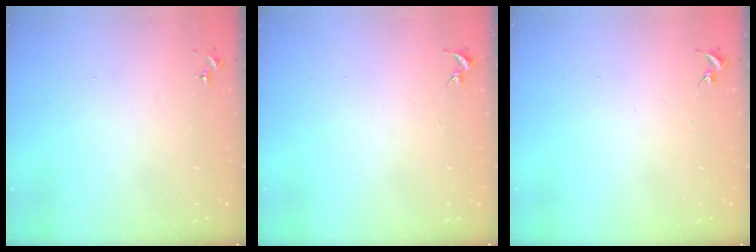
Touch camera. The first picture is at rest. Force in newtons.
{"total": 0.0}
{"total": 0.0}